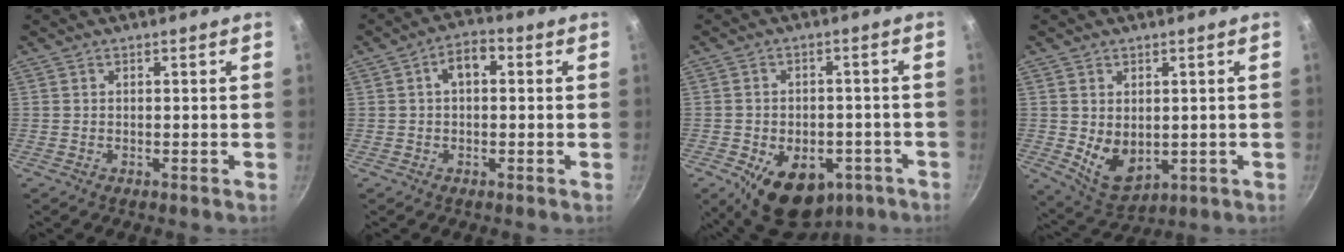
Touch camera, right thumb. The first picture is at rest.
{"total": 5.0, "force": [0.9, 3.0, 3.9], "torque": [-0.053, 0.016, 0.007]}
{"total": 14.1, "force": [-6.5, 9.1, 8.6], "torque": [-0.092, 0.015, -0.079]}
{"total": 7.8, "force": [0.4, 5.4, 5.6], "torque": [-0.080, -0.023, 0.029]}